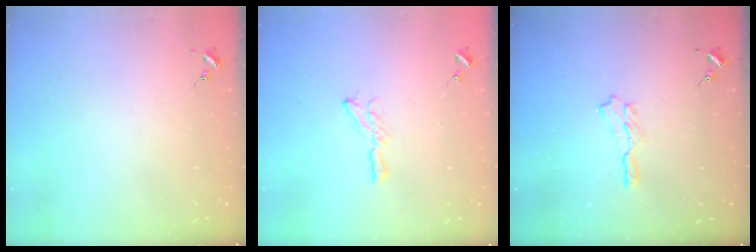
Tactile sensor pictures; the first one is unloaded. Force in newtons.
{"total": 6.5, "press": 6.5, "slide": 0.3}
{"total": 5.5, "press": 5.5, "slide": 0.6}